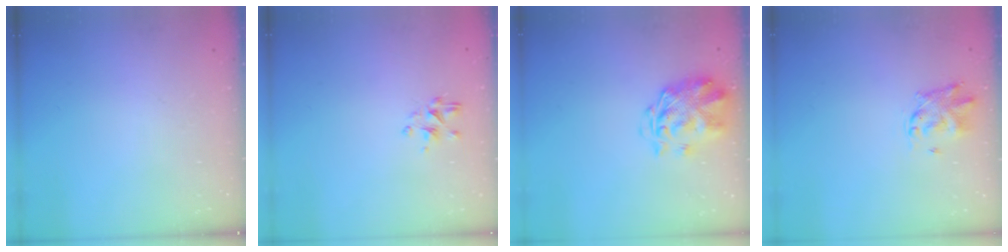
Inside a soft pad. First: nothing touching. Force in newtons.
{"total": 2.1, "press": 1.9, "slide": 0.9}
{"total": 3.4, "press": 3.0, "slide": 1.6}
{"total": 2.8, "press": 2.8, "slide": 0.7}